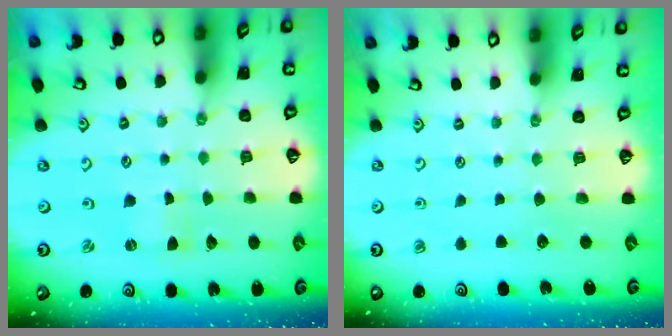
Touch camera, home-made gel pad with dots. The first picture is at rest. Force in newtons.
{"total": 0.0}